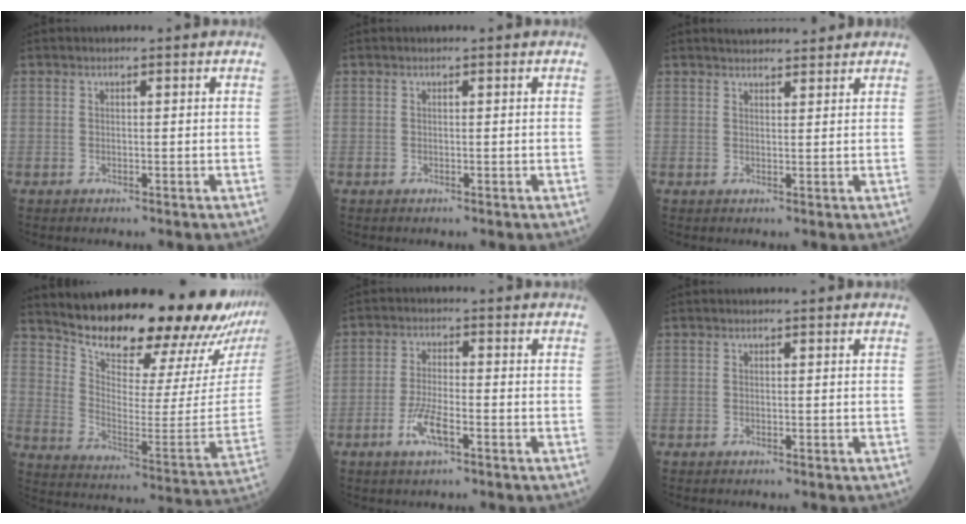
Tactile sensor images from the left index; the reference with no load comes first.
{"total": 0.0}
{"total": 5.9, "force": [5.6, 1.2, 1.7], "torque": [-0.020, 0.020, 0.074]}
{"total": 26.5, "force": [23.0, 2.3, 12.9], "torque": [-0.207, -0.094, 0.319]}
{"total": 4.6, "force": [-2.2, 1.0, 3.9], "torque": [-0.087, -0.003, -0.045]}
{"total": 0.0}